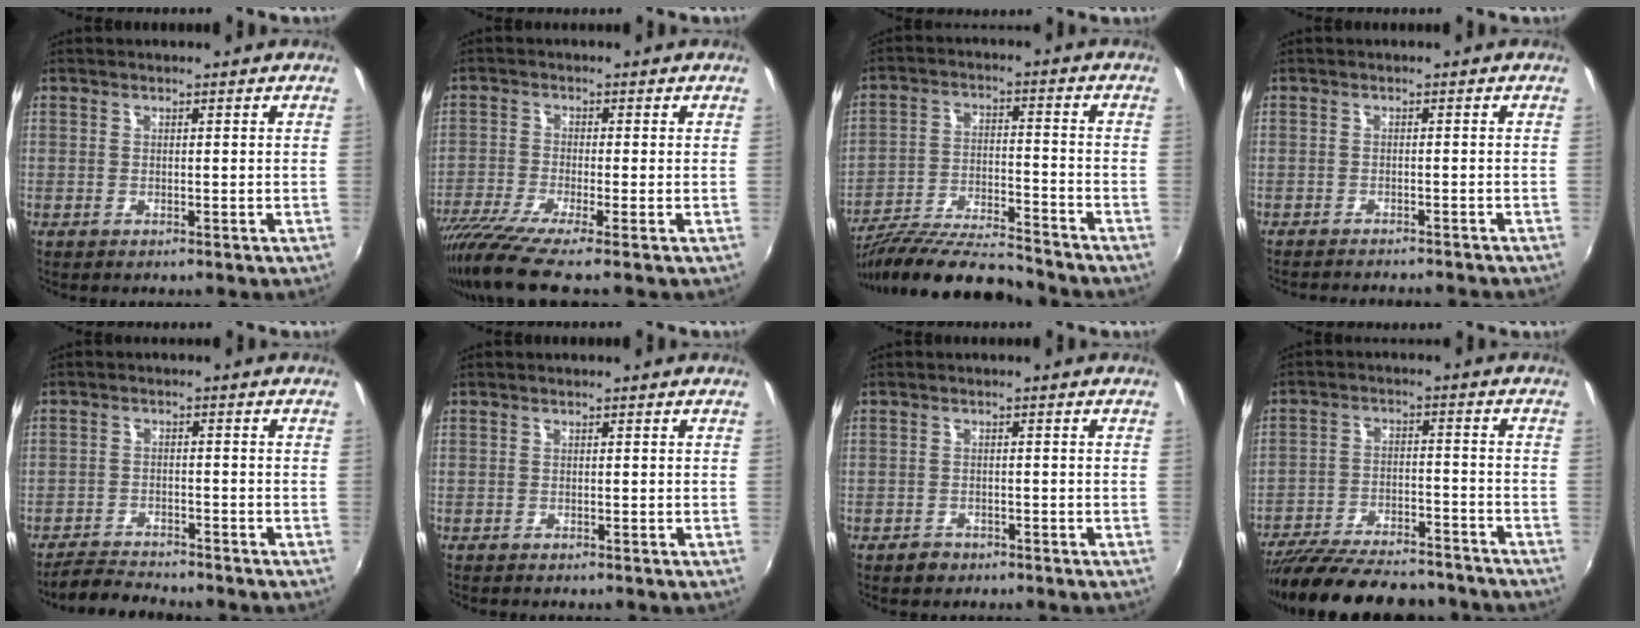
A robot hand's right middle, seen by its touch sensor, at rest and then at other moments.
{"total": 8.6, "force": [-7.0, -0.9, 4.9], "torque": [-0.115, -0.039, -0.130]}
{"total": 16.2, "force": [-14.6, 2.0, 6.7], "torque": [-0.140, -0.029, -0.255]}
{"total": 7.3, "force": [-6.7, 0.9, 2.7], "torque": [-0.063, -0.013, -0.095]}
{"total": 5.2, "force": [-5.1, 0.9, 0.8], "torque": [-0.040, -0.006, -0.091]}
{"total": 0.0}
{"total": 2.2, "force": [-1.6, 1.5, 0.5], "torque": [-0.013, -0.001, -0.023]}
{"total": 21.1, "force": [-18.3, 5.8, 8.8], "torque": [-0.179, -0.022, -0.265]}